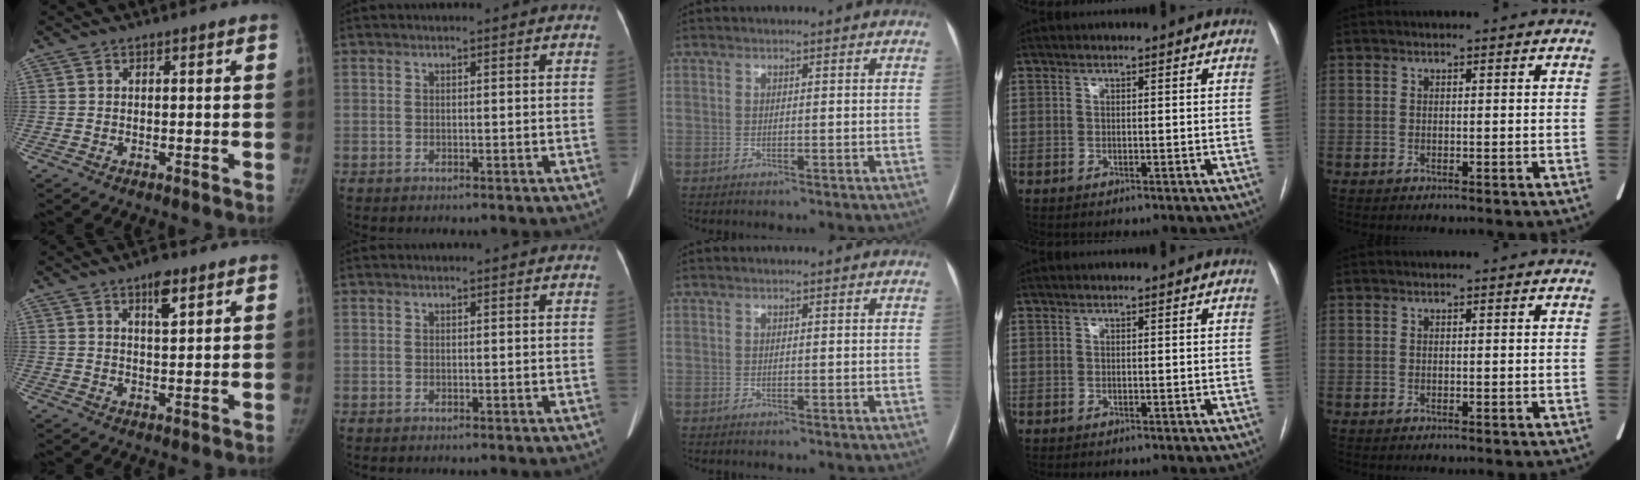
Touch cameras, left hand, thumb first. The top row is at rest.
{"thumb": {"total": 4.8, "force": [2.9, 1.7, 3.4], "torque": [-0.045, -0.015, 0.046]}, "index": {"total": 0.6, "force": [0.5, 0.0, 0.1], "torque": [-0.001, 0.002, 0.006]}}